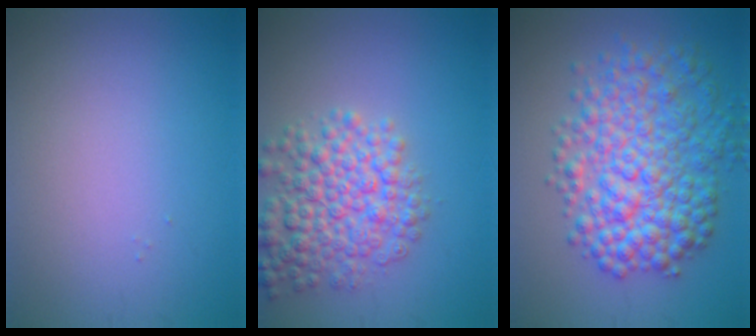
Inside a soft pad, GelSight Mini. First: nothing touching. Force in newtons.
{"total": 6.2, "press": 6.2, "slide": 0.2}
{"total": 8.5, "press": 8.5, "slide": 0.1}